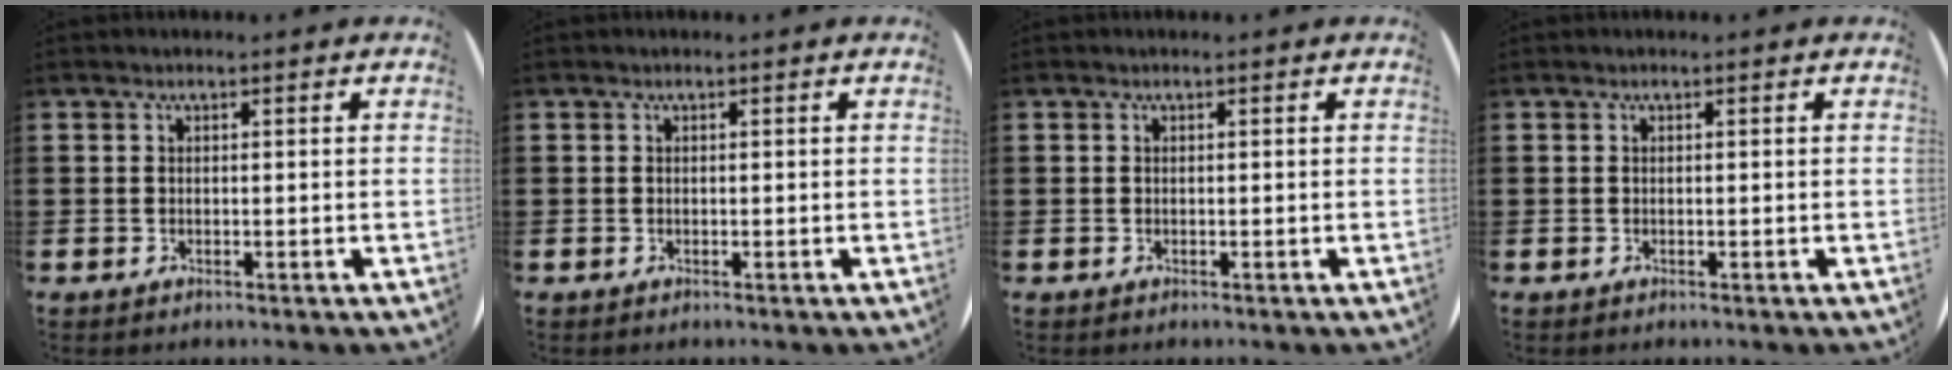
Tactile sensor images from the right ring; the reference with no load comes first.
{"total": 0.0}
{"total": 0.0}
{"total": 0.0}